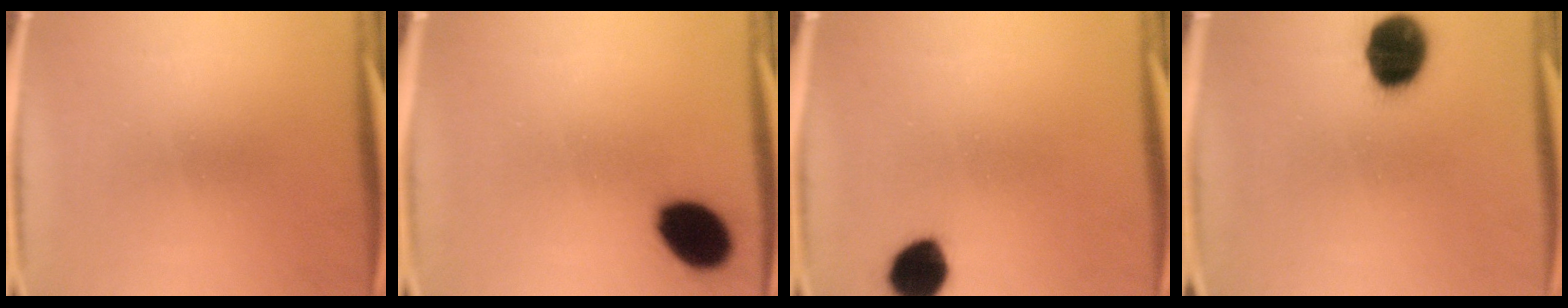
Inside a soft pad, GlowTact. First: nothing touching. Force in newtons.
{"total": 9.4}
{"total": 8.3}
{"total": 13.9}